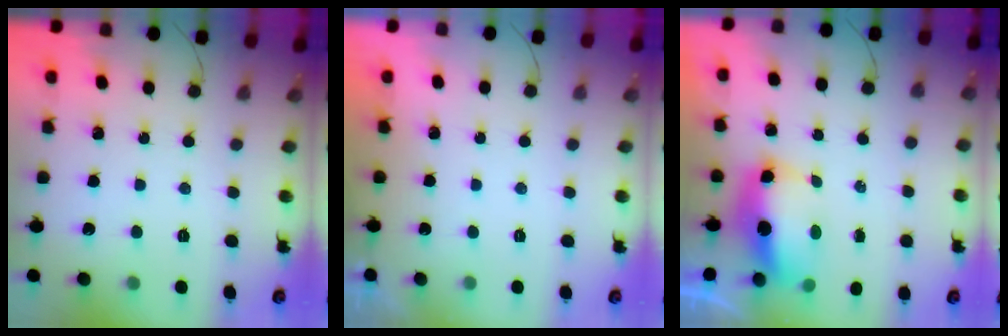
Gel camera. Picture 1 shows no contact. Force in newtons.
{"total": 1.8, "press": 0.1, "slide": 1.8}
{"total": 8.5, "press": 8.3, "slide": 1.7}